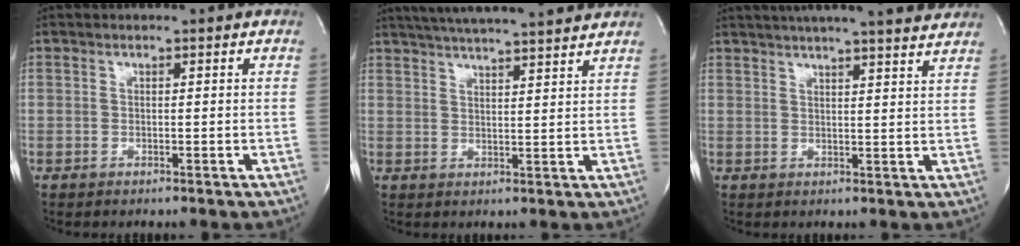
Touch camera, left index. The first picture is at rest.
{"total": 17.2, "force": [15.3, 0.9, 7.8], "torque": [-0.135, 0.029, 0.213]}
{"total": 18.3, "force": [16.4, 1.0, 8.2], "torque": [-0.135, 0.014, 0.207]}